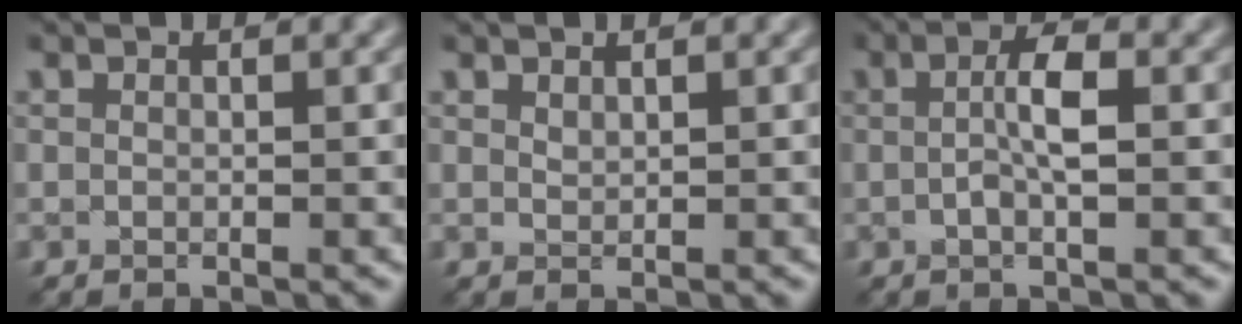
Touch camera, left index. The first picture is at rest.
{"total": 0.5, "force": [0.5, 0.1, 0.1], "torque": [-0.003, -0.001, 0.013]}
{"total": 2.9, "force": [-0.1, 0.7, 2.8], "torque": [-0.053, 0.005, -0.005]}